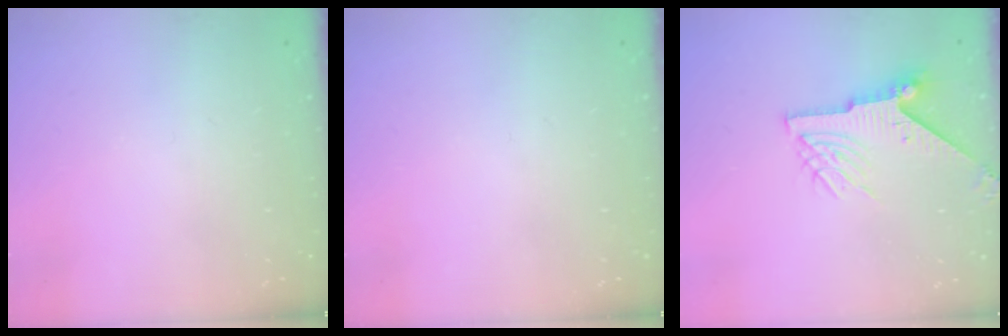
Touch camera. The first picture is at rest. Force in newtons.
{"total": 0.0}
{"total": 8.4, "press": 8.4, "slide": 0.6}